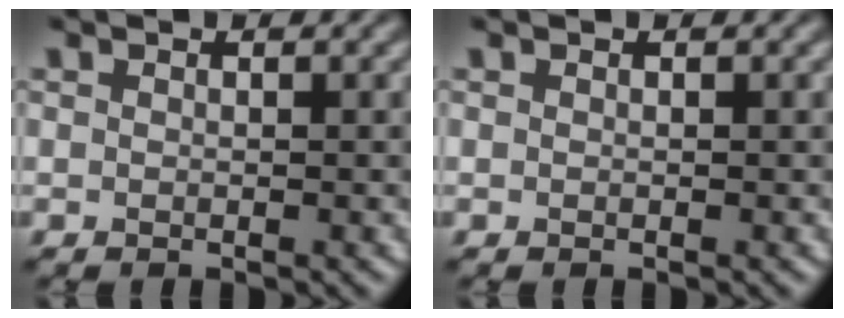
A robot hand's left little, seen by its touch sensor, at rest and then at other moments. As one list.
[{"total": 0.0}]